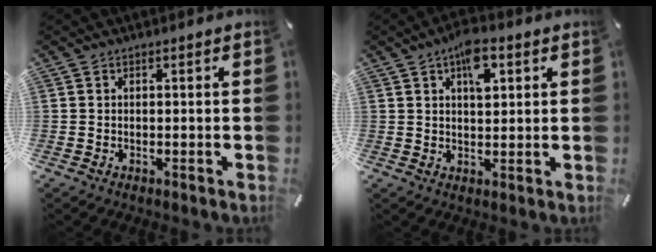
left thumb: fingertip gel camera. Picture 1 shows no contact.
{"total": 7.2, "force": [3.1, 3.7, 5.3], "torque": [-0.080, -0.004, 0.050]}